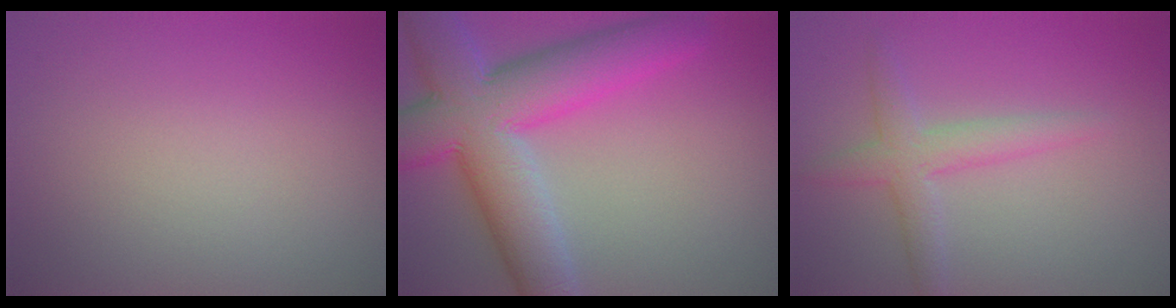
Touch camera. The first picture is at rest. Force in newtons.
{"total": 11.2, "press": 11.2, "slide": 0.4}
{"total": 2.9, "press": 2.9, "slide": 0.0}